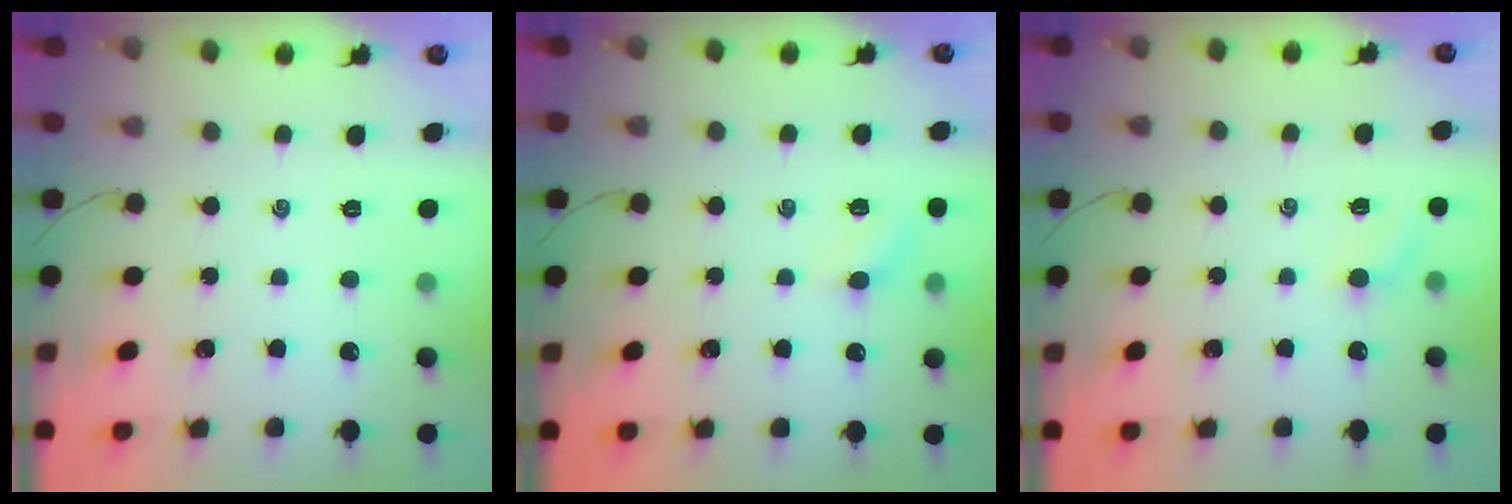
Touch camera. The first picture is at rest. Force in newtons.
{"total": 6.1, "press": 5.8, "slide": 1.9}
{"total": 3.5, "press": 3.4, "slide": 0.9}